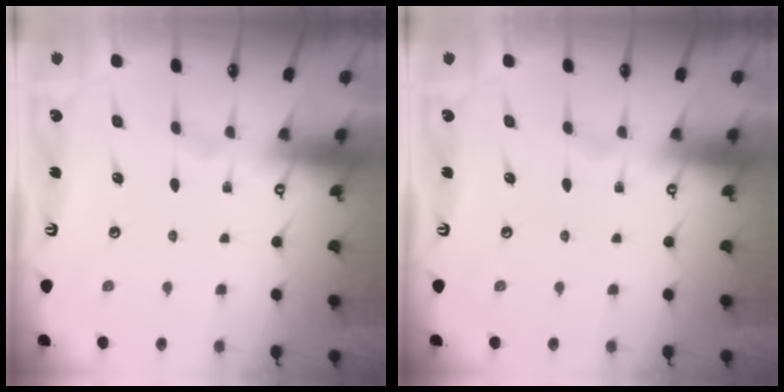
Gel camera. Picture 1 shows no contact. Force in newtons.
{"total": 0.0}